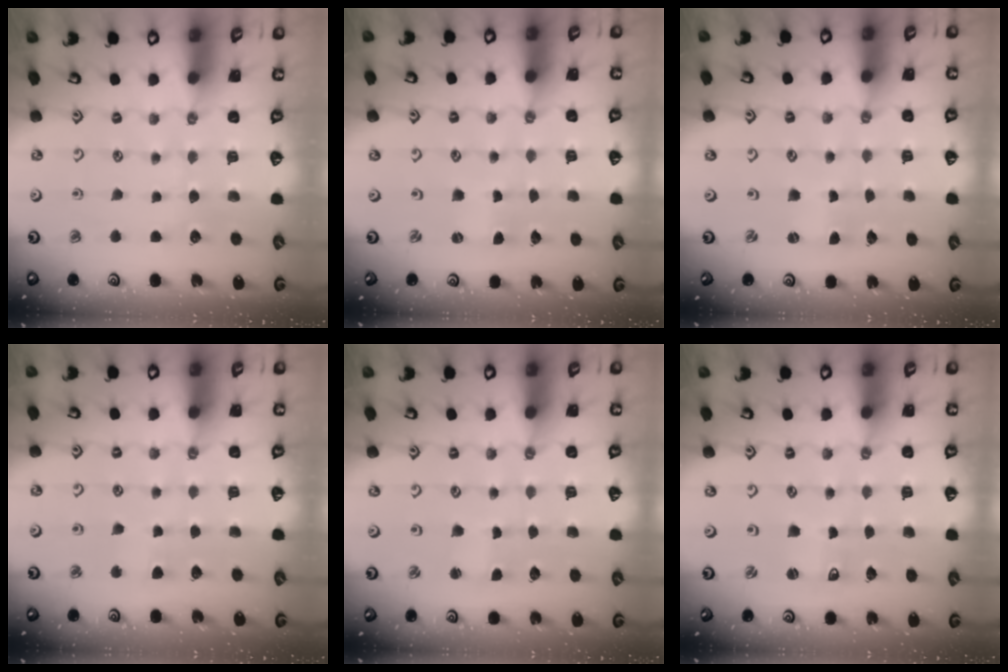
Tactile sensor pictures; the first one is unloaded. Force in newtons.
{"total": 0.9, "press": 0.9, "slide": 0.1}
{"total": 0.9, "press": 0.9, "slide": 0.1}
{"total": 3.4, "press": 3.3, "slide": 0.7}
{"total": 2.0, "press": 2.0, "slide": 0.4}
{"total": 2.7, "press": 2.7, "slide": 0.3}